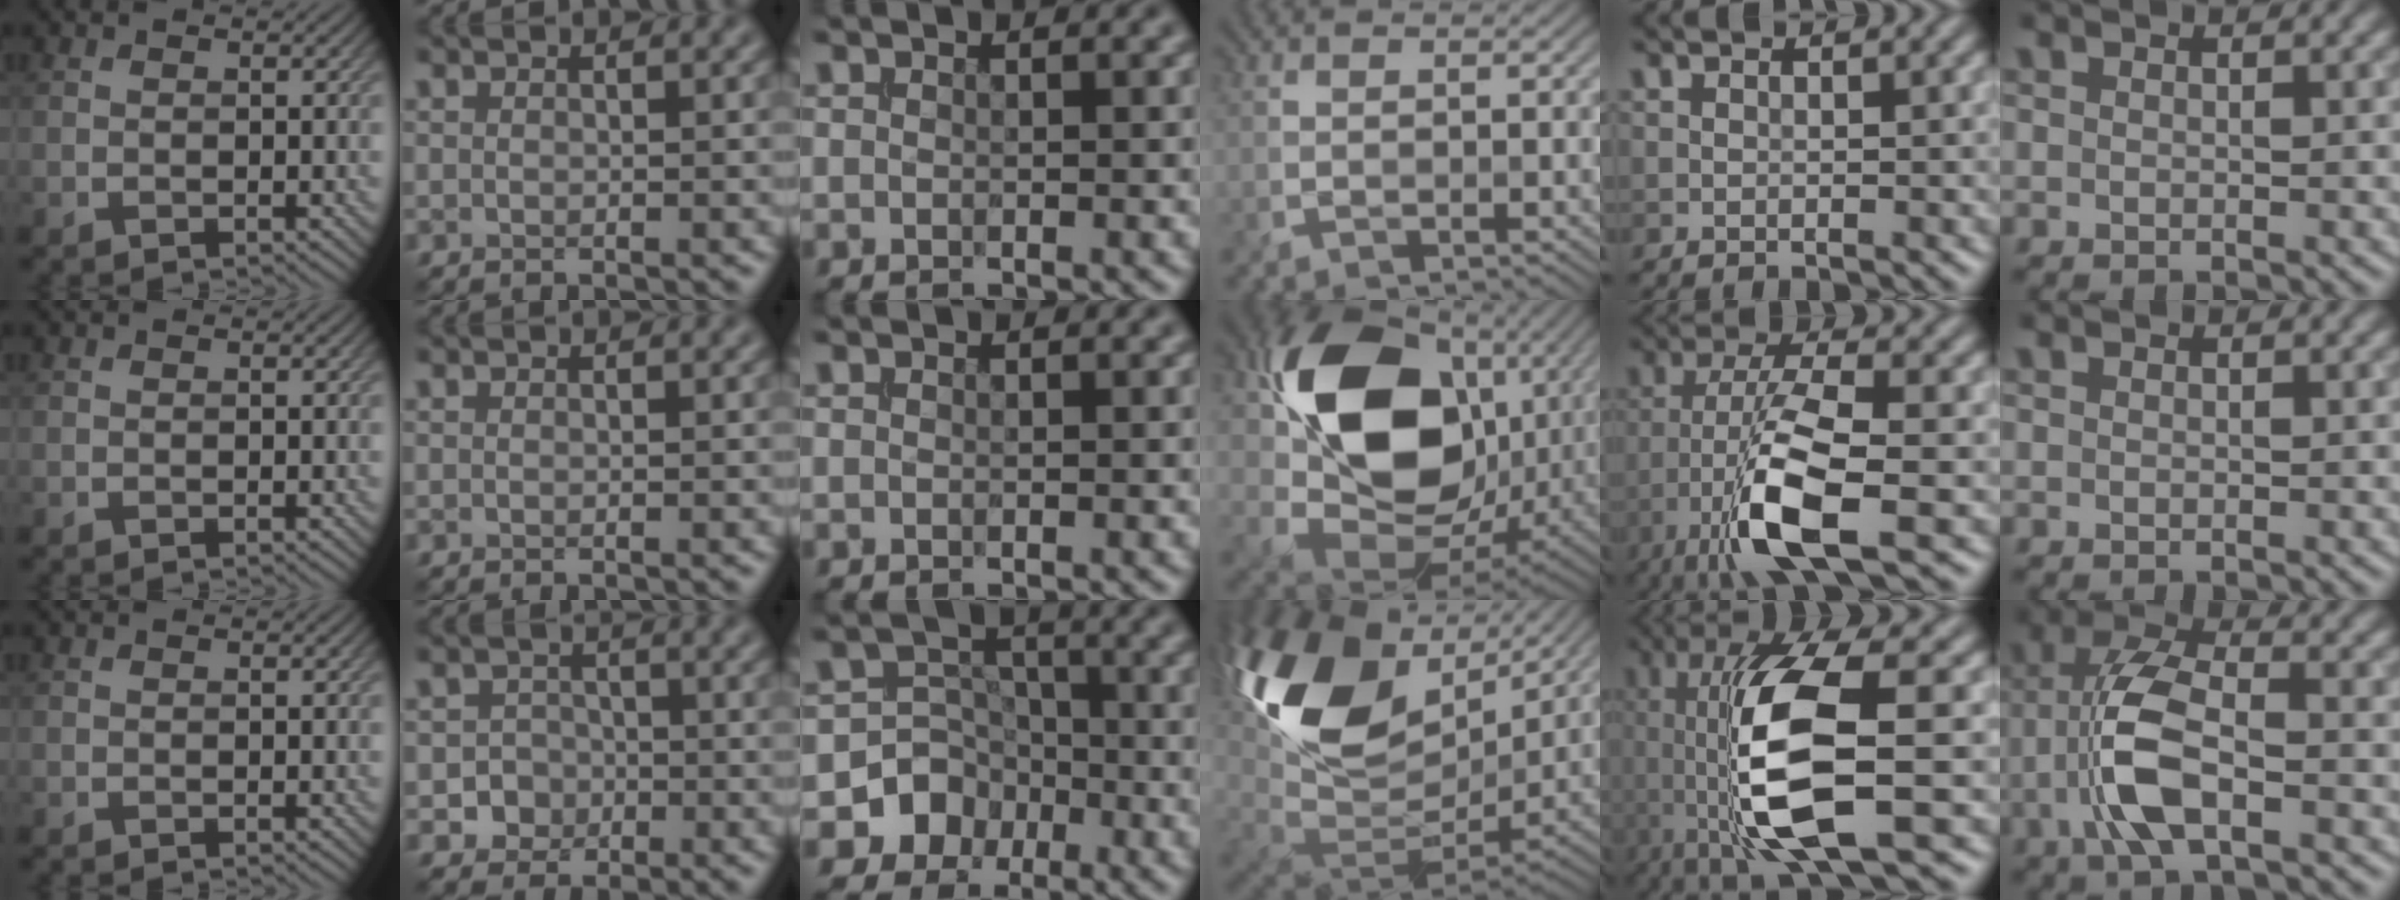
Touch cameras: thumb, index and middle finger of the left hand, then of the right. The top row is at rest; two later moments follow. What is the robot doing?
{"motion": "extract", "object": "drawer"}